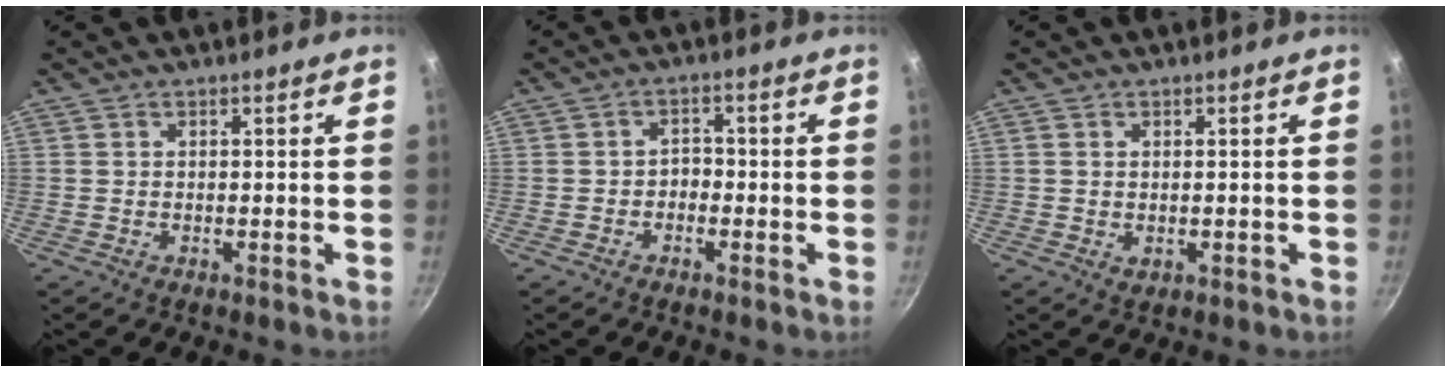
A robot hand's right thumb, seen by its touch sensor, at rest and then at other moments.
{"total": 2.3, "force": [-1.1, 1.7, 1.2], "torque": [-0.004, 0.017, -0.023]}
{"total": 1.1, "force": [0.0, 0.7, 0.8], "torque": [-0.012, -0.002, 0.001]}